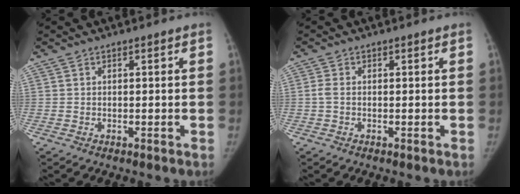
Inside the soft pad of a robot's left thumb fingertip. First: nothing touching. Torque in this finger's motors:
{"motor_torque": [-0.11, 0.06, 0.24, -0.20, 0.01]}